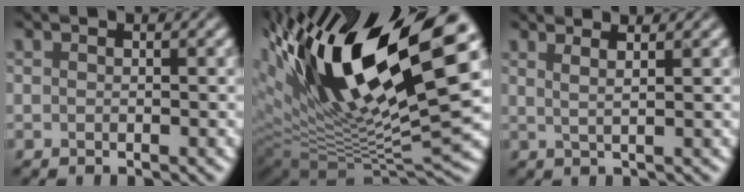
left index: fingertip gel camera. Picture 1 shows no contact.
{"total": 15.6, "force": [5.0, 5.1, 13.9], "torque": [-0.270, 0.015, 0.101]}
{"total": 1.9, "force": [1.1, 0.1, 1.5], "torque": [-0.036, 0.012, 0.016]}